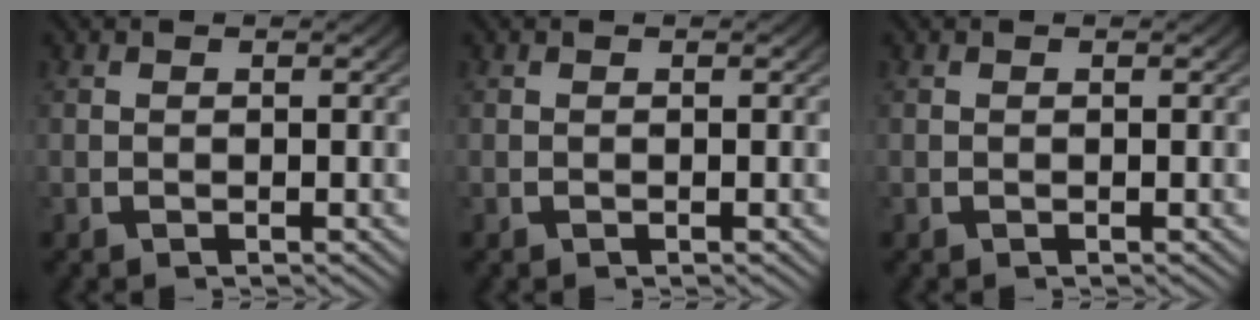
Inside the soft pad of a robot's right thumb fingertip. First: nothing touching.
{"total": 0.0}
{"total": 0.0}